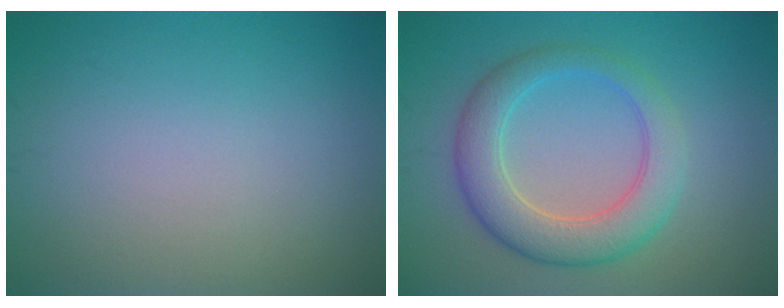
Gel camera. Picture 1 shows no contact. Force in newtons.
{"total": 5.6, "press": 5.6, "slide": 0.3}